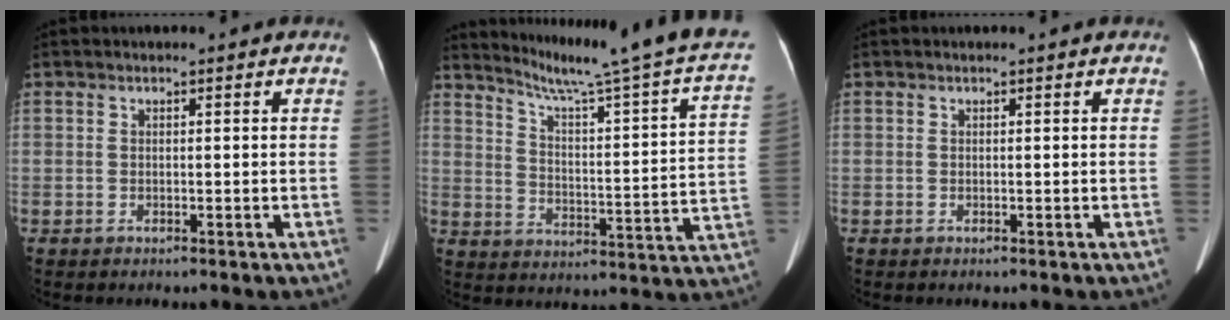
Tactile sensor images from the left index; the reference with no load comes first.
{"total": 23.5, "force": [19.5, -1.1, 13.1], "torque": [-0.199, -0.059, 0.252]}
{"total": 0.0}